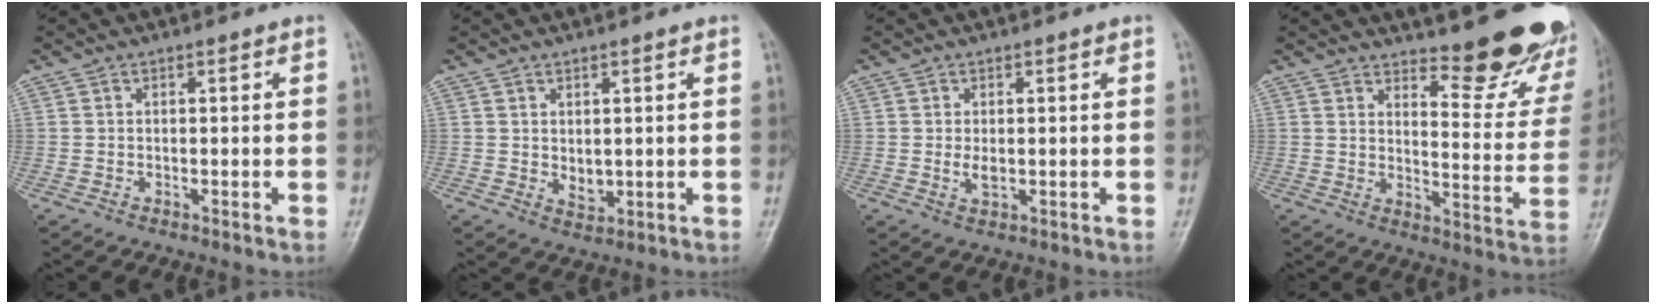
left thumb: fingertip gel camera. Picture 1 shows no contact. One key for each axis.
{"total": 3.0, "fx": 0.6, "fy": 1.9, "fz": 2.2, "tx": -0.028, "ty": -0.012, "tz": 0.018}
{"total": 2.2, "fx": 0.2, "fy": 1.2, "fz": 1.9, "tx": -0.031, "ty": -0.005, "tz": 0.008}
{"total": 17.0, "fx": 14.4, "fy": 4.7, "fz": 7.8, "tx": -0.052, "ty": -0.135, "tz": 0.173}